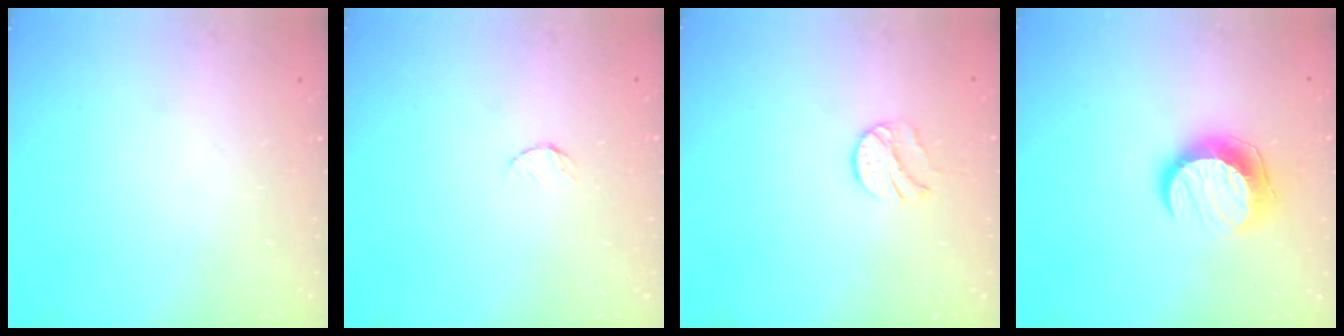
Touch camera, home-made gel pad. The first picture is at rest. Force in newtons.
{"total": 3.6, "press": 3.6, "slide": 0.4}
{"total": 8.6, "press": 8.6, "slide": 0.4}
{"total": 12.1, "press": 12.1, "slide": 0.7}